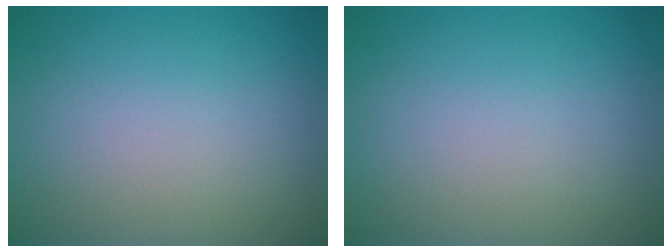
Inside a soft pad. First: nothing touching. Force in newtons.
{"total": 0.0}